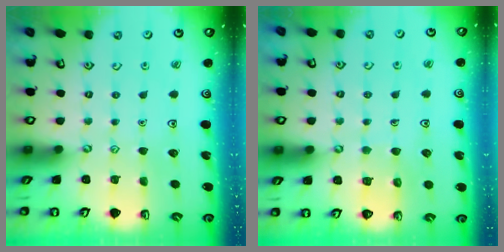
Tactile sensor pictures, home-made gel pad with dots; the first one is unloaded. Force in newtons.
{"total": 6.4, "press": 6.3, "slide": 0.4}